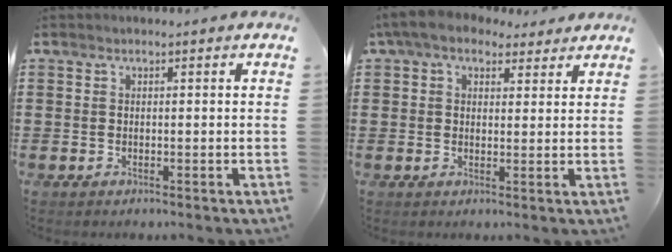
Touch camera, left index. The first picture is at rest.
{"total": 5.3, "force": [3.8, 2.5, 2.7], "torque": [-0.064, 0.003, 0.072]}